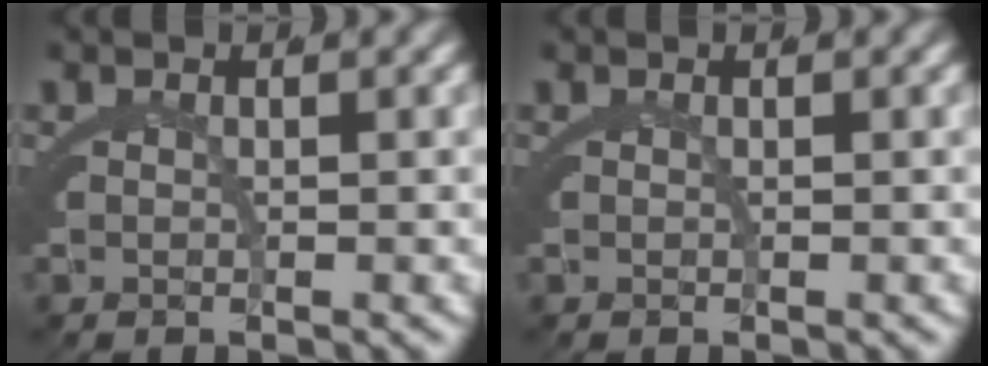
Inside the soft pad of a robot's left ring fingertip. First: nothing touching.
{"total": 0.0}